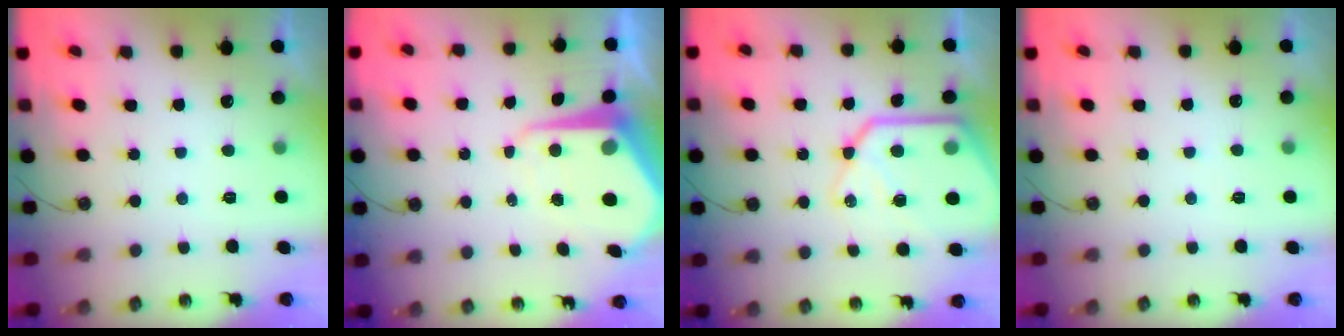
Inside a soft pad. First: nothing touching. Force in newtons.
{"total": 10.8, "press": 10.7, "slide": 0.8}
{"total": 19.3, "press": 19.2, "slide": 2.3}
{"total": 2.4, "press": 2.4, "slide": 0.4}